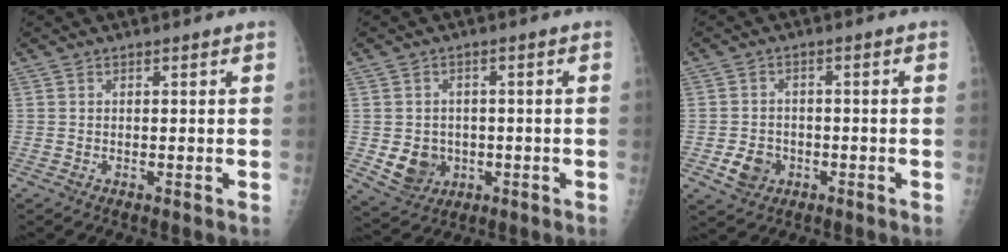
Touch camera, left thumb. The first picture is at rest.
{"total": 6.9, "force": [-1.4, 5.9, 3.2], "torque": [-0.028, 0.007, -0.011]}
{"total": 5.2, "force": [-2.0, 4.2, 2.3], "torque": [-0.029, 0.013, -0.029]}